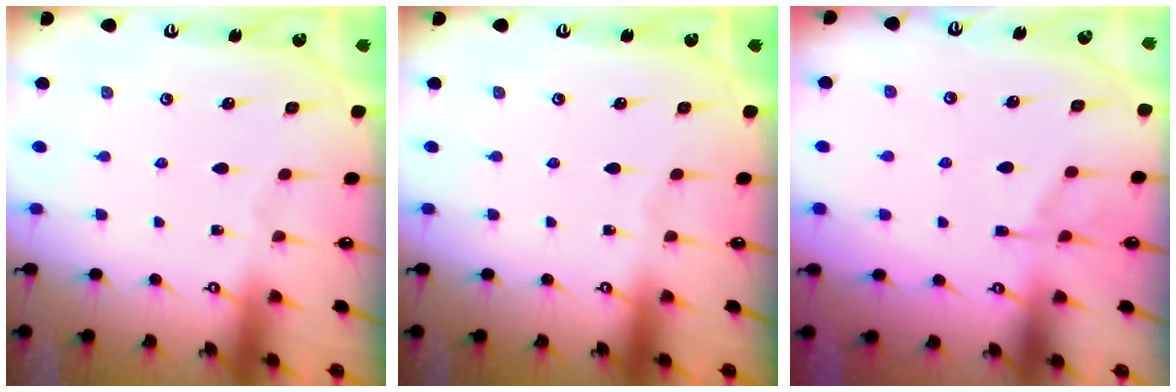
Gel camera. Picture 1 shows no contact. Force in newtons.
{"total": 0.0}
{"total": 1.1, "press": 0.0, "slide": 1.1}